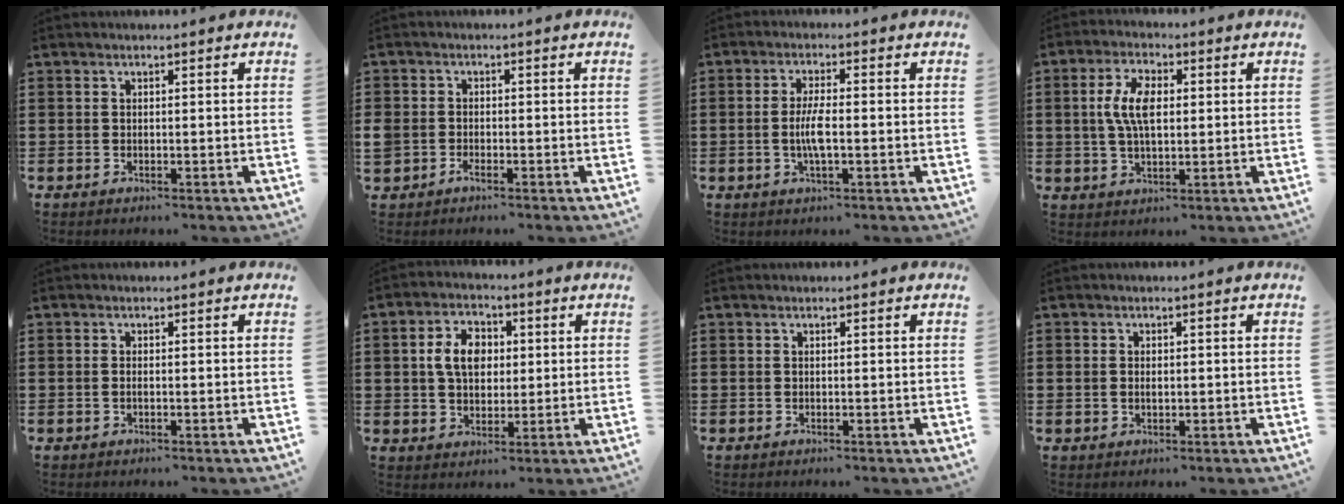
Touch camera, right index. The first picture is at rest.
{"total": 1.6, "force": [-1.0, 1.1, 0.7], "torque": [-0.024, -0.003, -0.022]}
{"total": 4.6, "force": [-0.8, 1.1, 4.4], "torque": [-0.099, -0.007, -0.022]}
{"total": 6.7, "force": [0.9, 3.2, 5.8], "torque": [-0.123, 0.013, 0.011]}
{"total": 0.6, "force": [-0.1, 0.2, 0.5], "torque": [-0.013, -0.003, -0.002]}
{"total": 6.7, "force": [1.1, 4.7, 4.6], "torque": [-0.101, 0.015, 0.013]}
{"total": 0.0}
{"total": 1.3, "force": [0.0, 0.8, 1.0], "torque": [-0.022, 0.007, -0.002]}